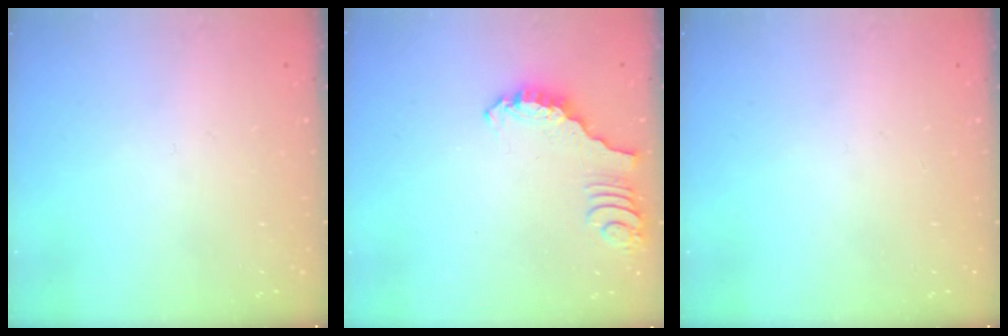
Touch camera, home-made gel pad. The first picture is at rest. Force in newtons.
{"total": 2.9, "press": 2.9, "slide": 0.3}
{"total": 0.0}